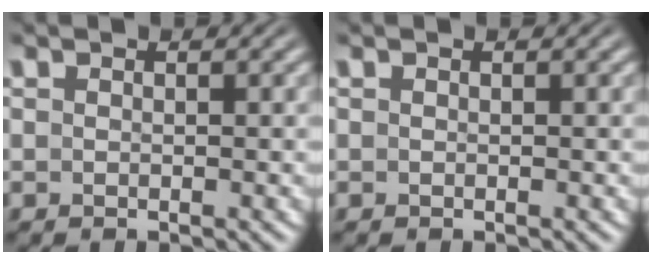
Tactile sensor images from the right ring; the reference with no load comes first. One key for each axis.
{"total": 0.0}